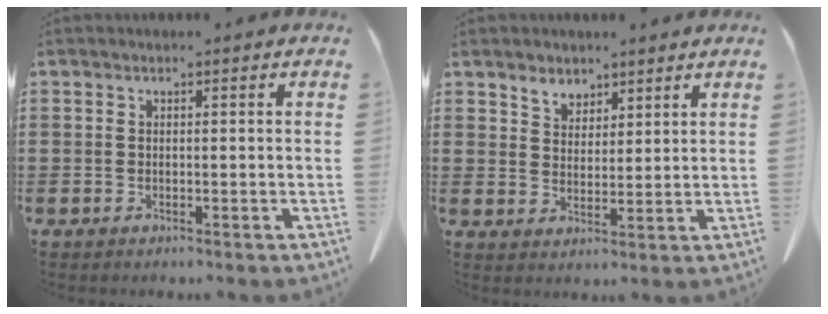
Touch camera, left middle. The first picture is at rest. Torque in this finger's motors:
{"motor_torque": [0.17, 0.02, 0.09, 0.03]}